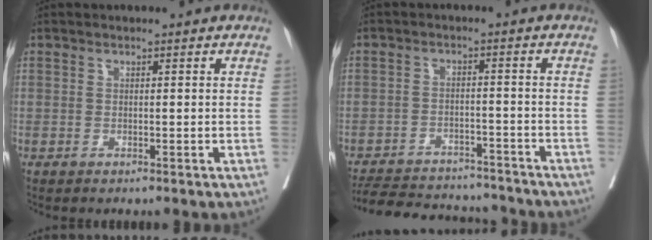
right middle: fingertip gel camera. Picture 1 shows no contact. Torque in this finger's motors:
{"motor_torque": [0.83, -1.26, 0.06, 0.03]}